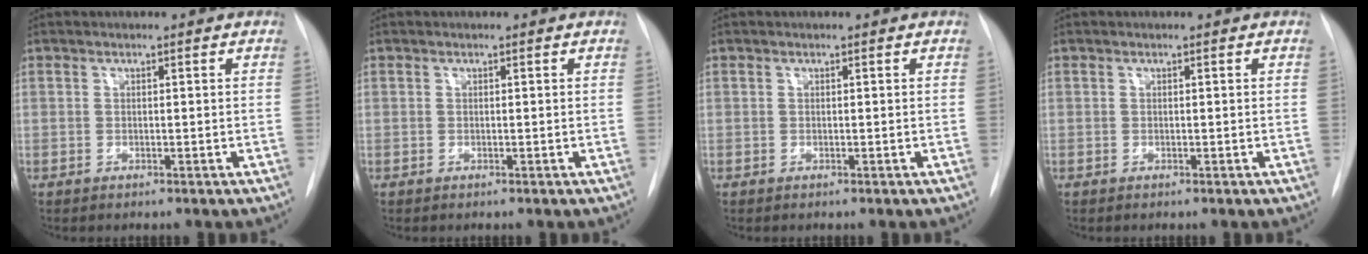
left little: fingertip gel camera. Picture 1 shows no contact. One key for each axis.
{"total": 0.0}
{"total": 0.0}
{"total": 0.0}